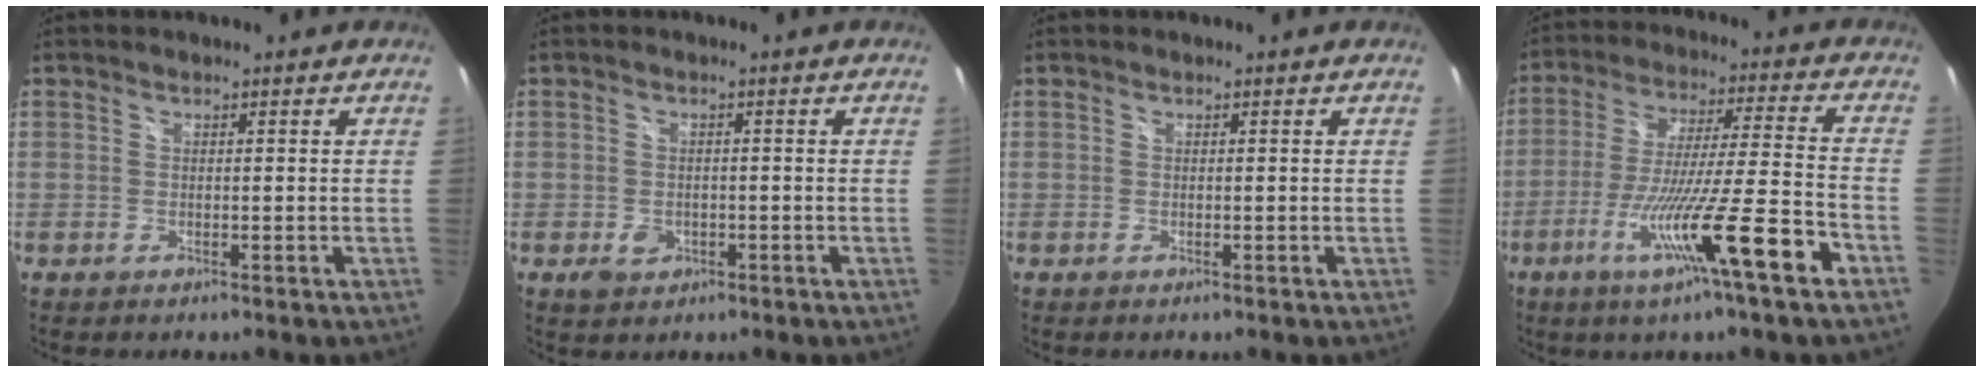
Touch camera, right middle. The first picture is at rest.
{"total": 3.1, "force": [-1.2, 2.4, 1.5], "torque": [-0.030, -0.002, -0.014]}
{"total": 0.0}
{"total": 15.8, "force": [-8.2, -1.0, 13.4], "torque": [-0.244, -0.030, -0.140]}